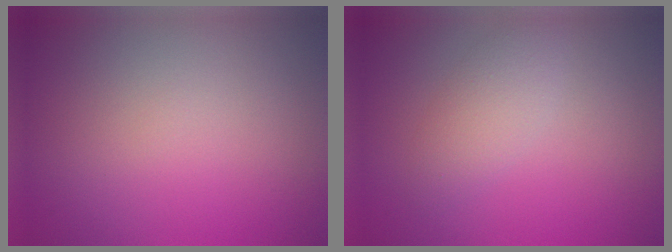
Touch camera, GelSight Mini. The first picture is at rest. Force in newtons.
{"total": 2.4, "press": 2.4, "slide": 0.0}